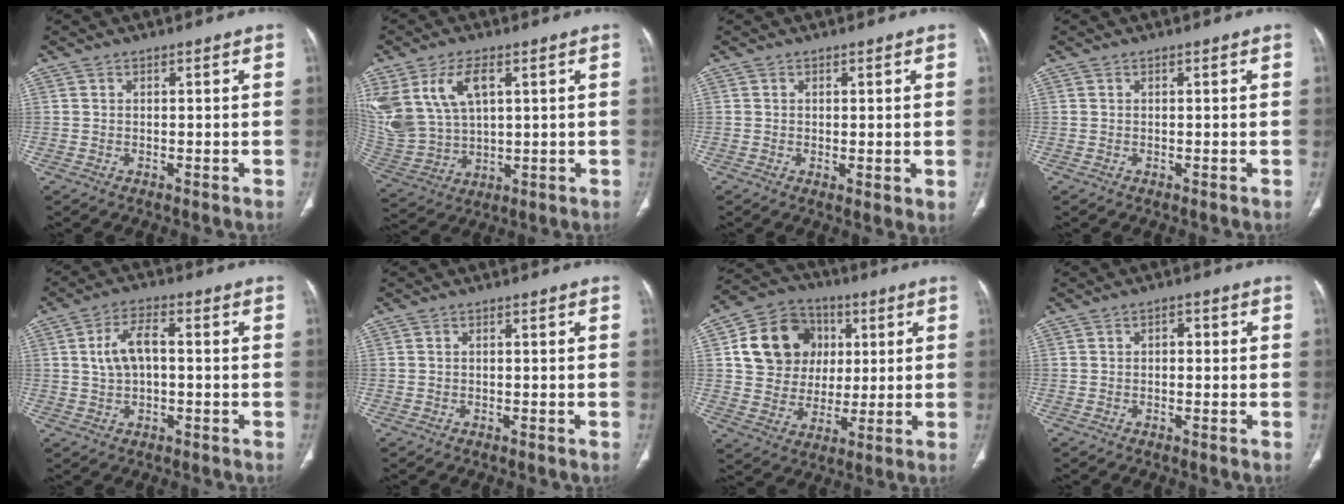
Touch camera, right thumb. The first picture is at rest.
{"total": 15.2, "force": [5.8, 8.9, 10.9], "torque": [-0.240, -0.011, 0.131]}
{"total": 2.5, "force": [0.1, 0.9, 2.3], "torque": [-0.042, -0.012, 0.000]}
{"total": 0.0}
{"total": 6.6, "force": [0.6, 3.5, 5.6], "torque": [-0.111, 0.019, 0.007]}
{"total": 0.0}
{"total": 15.6, "force": [3.8, 13.4, 7.1], "torque": [-0.095, 0.007, 0.070]}
{"total": 1.9, "force": [0.1, 1.2, 1.4], "torque": [-0.011, 0.010, -0.002]}